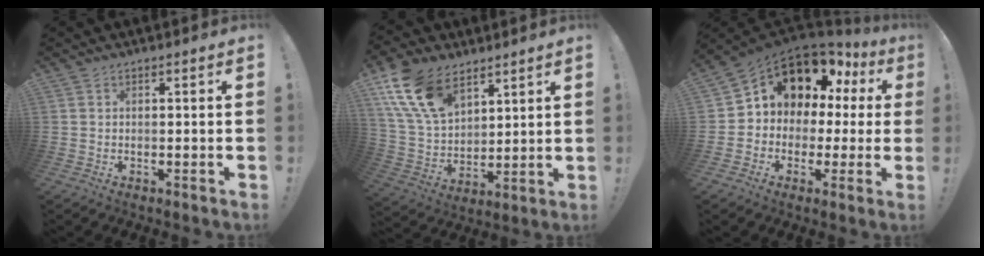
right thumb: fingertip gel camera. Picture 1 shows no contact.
{"total": 17.3, "force": [9.9, 10.4, 9.6], "torque": [-0.197, -0.051, 0.188]}
{"total": 9.8, "force": [5.4, 7.0, 4.3], "torque": [-0.071, -0.052, 0.106]}